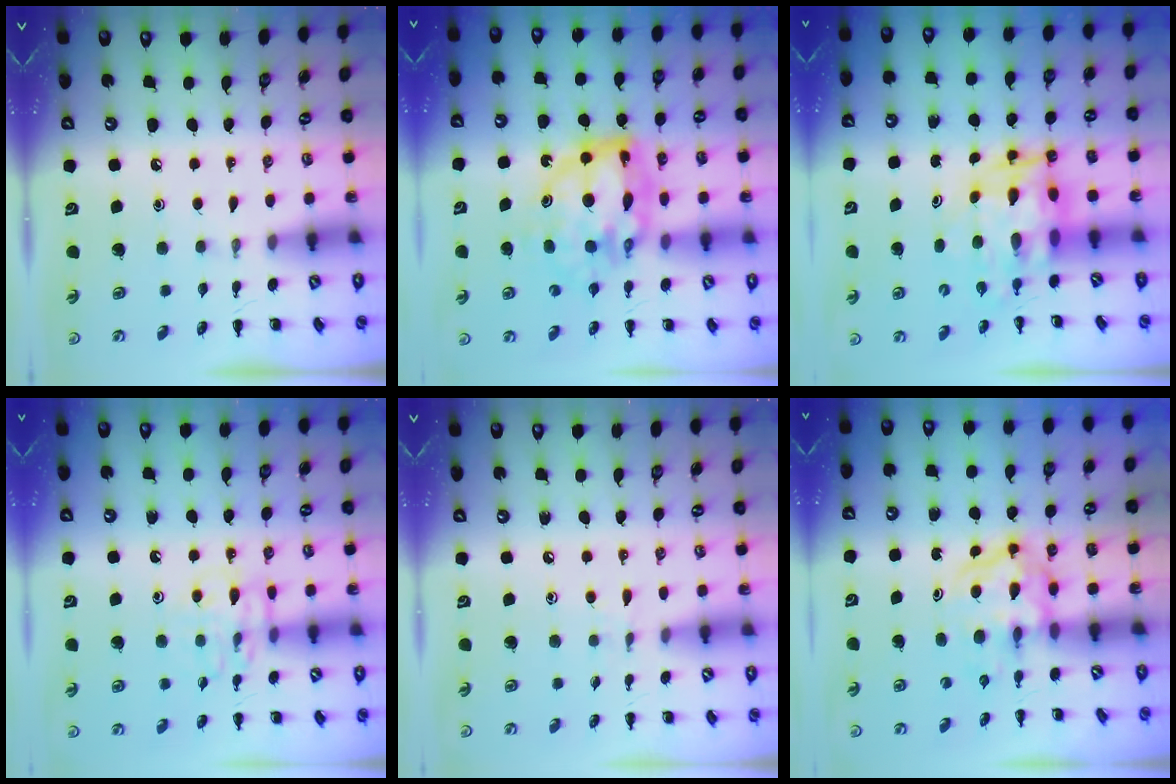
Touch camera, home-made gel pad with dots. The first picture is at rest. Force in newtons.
{"total": 12.7, "press": 12.2, "slide": 3.6}
{"total": 5.4, "press": 5.1, "slide": 1.9}
{"total": 9.6, "press": 9.6, "slide": 0.6}
{"total": 2.9, "press": 2.6, "slide": 1.2}
{"total": 3.9, "press": 3.9, "slide": 0.4}